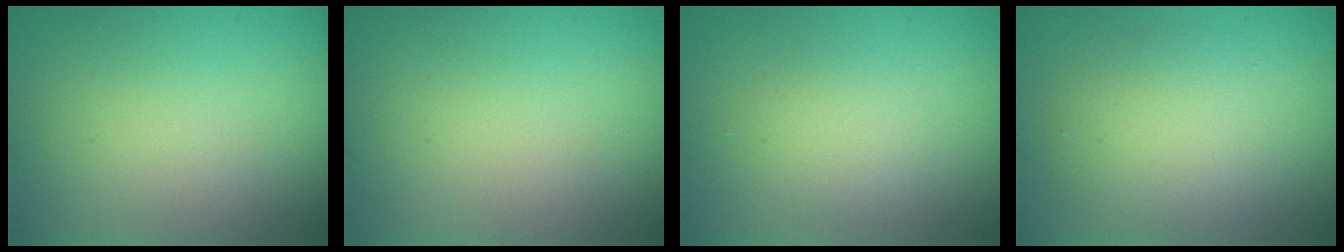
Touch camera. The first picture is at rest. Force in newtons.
{"total": 0.0}
{"total": 1.9, "press": 1.9, "slide": 0.1}
{"total": 3.9, "press": 3.9, "slide": 0.1}